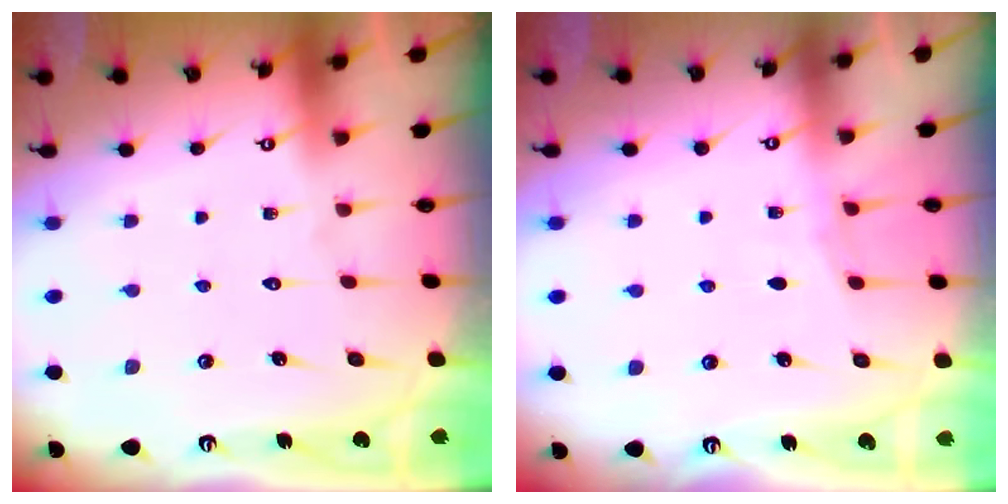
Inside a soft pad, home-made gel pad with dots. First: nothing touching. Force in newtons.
{"total": 3.8, "press": 3.7, "slide": 0.5}